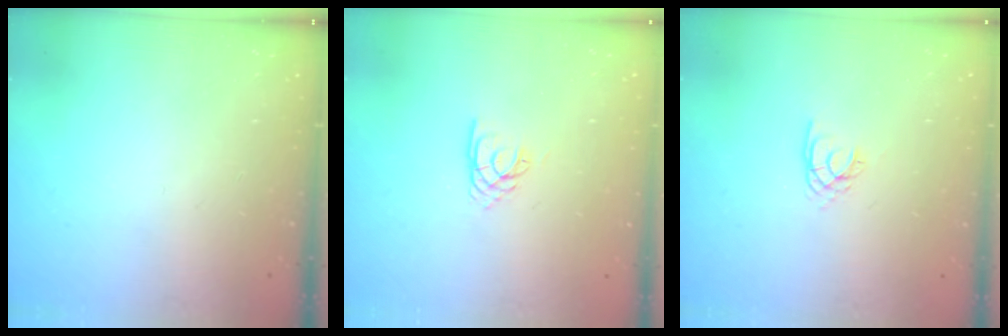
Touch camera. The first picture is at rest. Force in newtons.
{"total": 1.9, "press": 1.9, "slide": 0.2}
{"total": 2.0, "press": 1.9, "slide": 0.4}